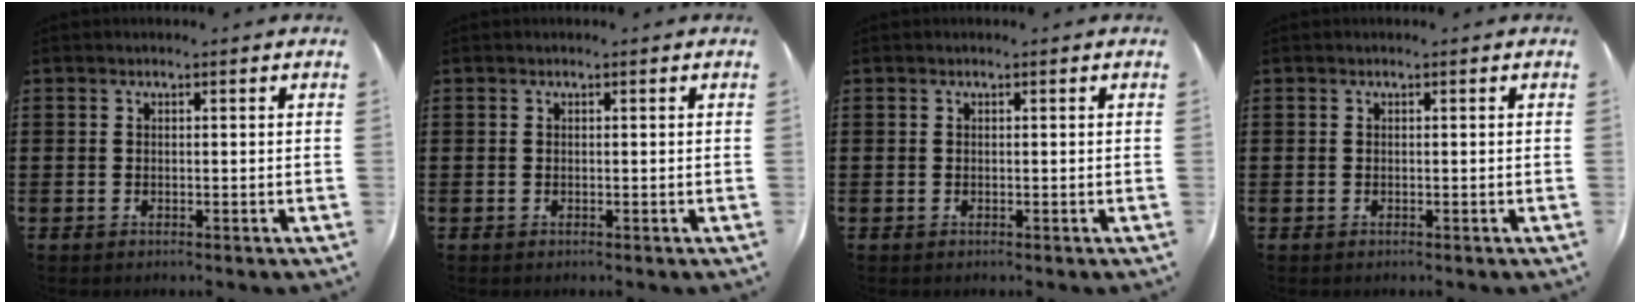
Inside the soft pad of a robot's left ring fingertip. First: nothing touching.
{"total": 0.0}
{"total": 0.0}
{"total": 0.0}